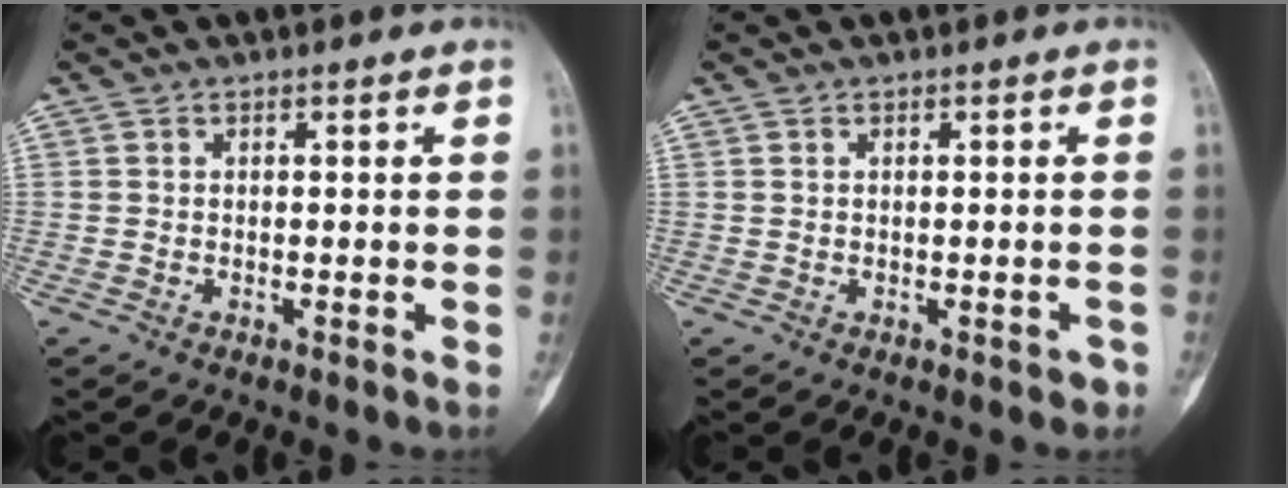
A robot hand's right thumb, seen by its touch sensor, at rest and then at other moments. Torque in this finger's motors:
{"motor_torque": [0.42, 0.28, 0.21, -0.02, 0.08]}